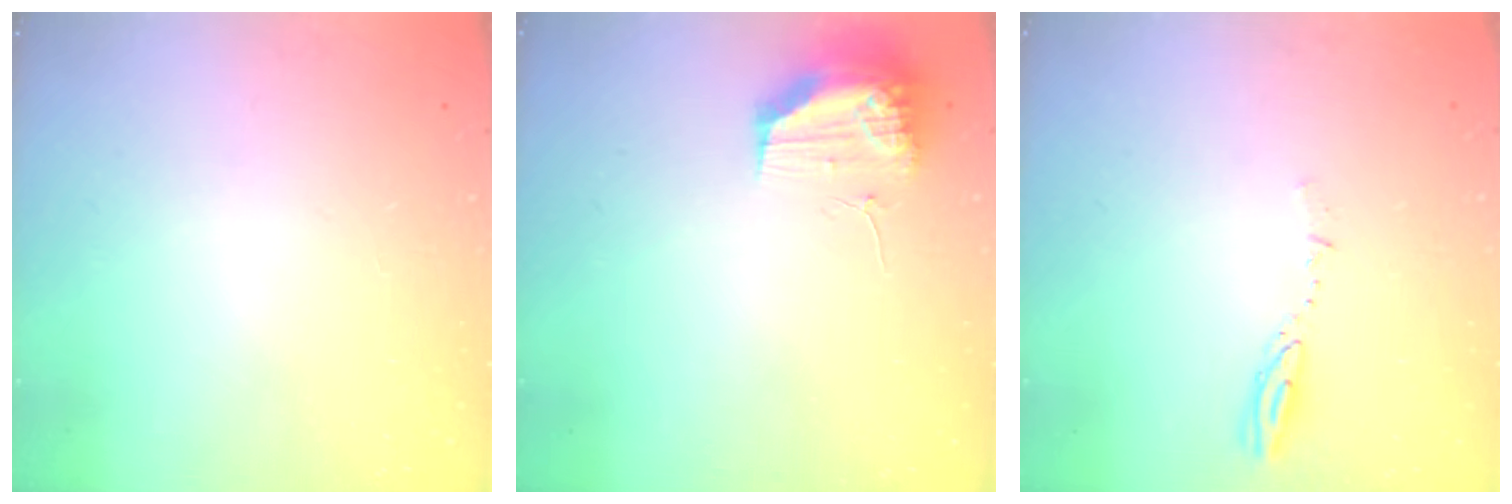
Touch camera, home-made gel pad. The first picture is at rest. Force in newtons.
{"total": 10.6, "press": 10.5, "slide": 1.3}
{"total": 3.1, "press": 3.1, "slide": 0.4}